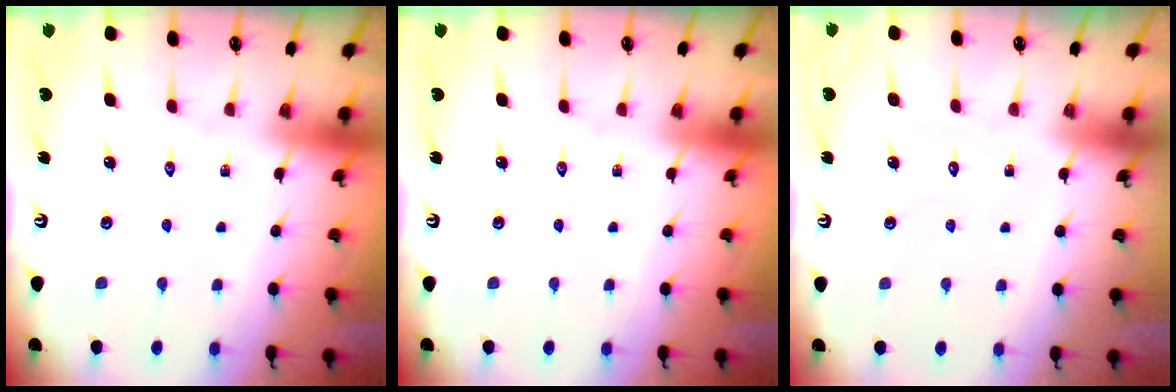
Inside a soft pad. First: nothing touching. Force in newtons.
{"total": 0.0}
{"total": 1.8, "press": 1.8, "slide": 0.1}